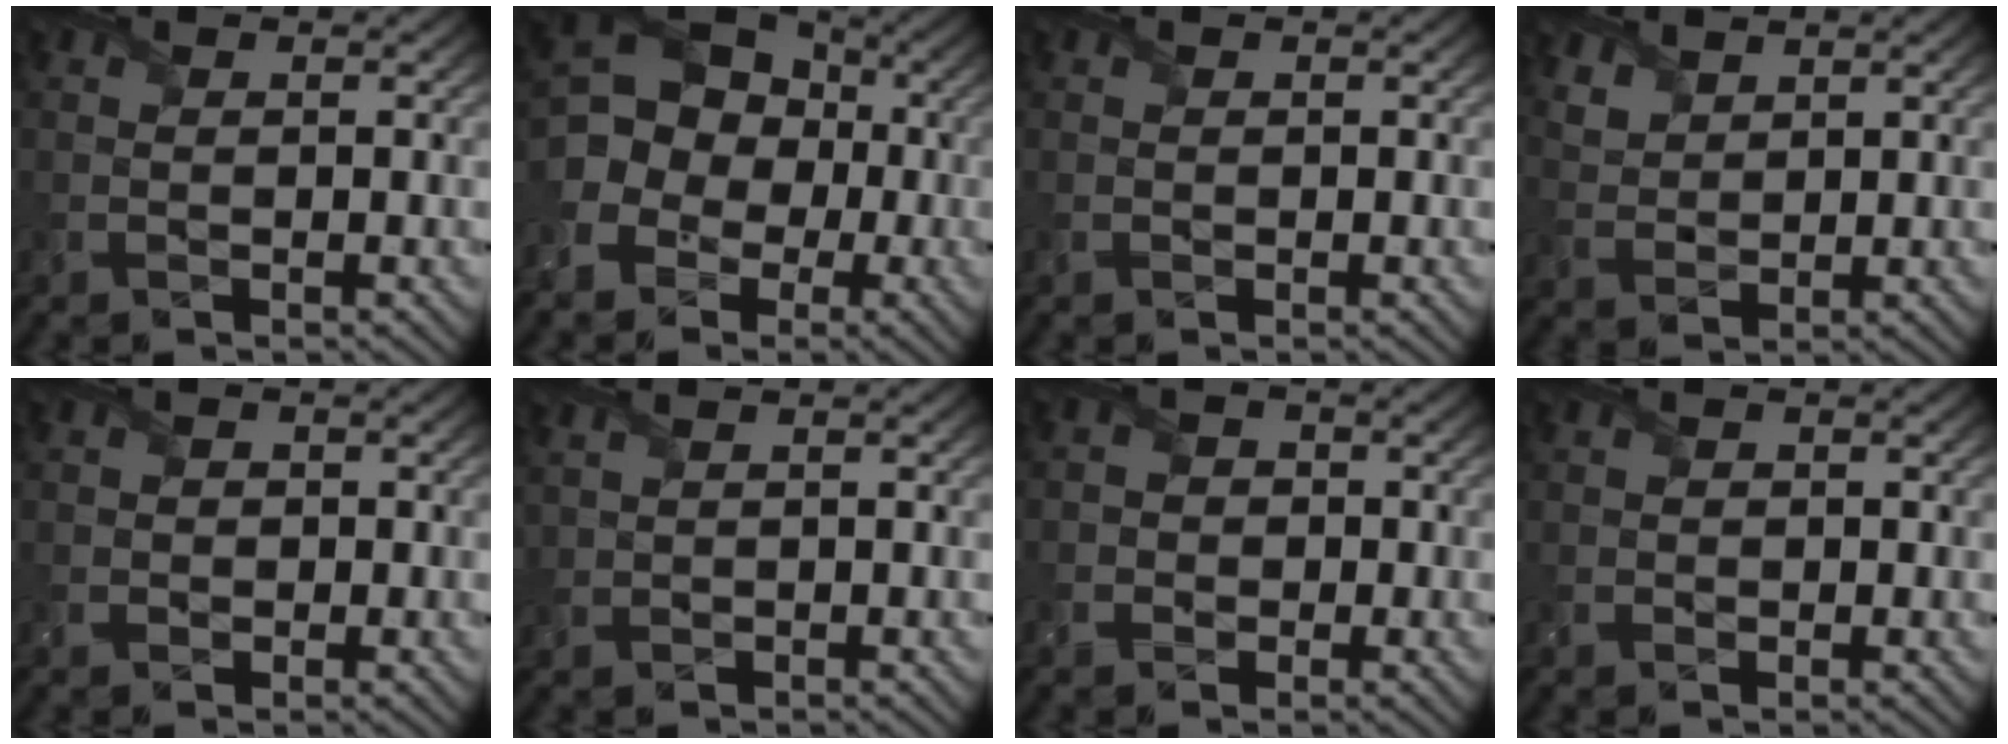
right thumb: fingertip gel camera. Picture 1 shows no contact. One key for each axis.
{"total": 14.1, "fx": -2.5, "fy": 11.8, "fz": 7.4, "tx": -0.180, "ty": -0.013, "tz": -0.066}
{"total": 0.7, "fx": -0.2, "fy": 0.6, "fz": 0.2, "tx": -0.006, "ty": -0.005, "tz": -0.003}
{"total": 3.4, "fx": 2.7, "fy": 1.7, "fz": 1.2, "tx": -0.040, "ty": -0.003, "tz": 0.067}
{"total": 1.9, "fx": -0.5, "fy": 1.8, "fz": 0.4, "tx": 0.000, "ty": -0.003, "tz": -0.009}
{"total": 1.4, "fx": 1.1, "fy": 0.5, "fz": 0.8, "tx": -0.029, "ty": 0.007, "tz": 0.026}
{"total": 3.0, "fx": -0.9, "fy": 2.8, "fz": 0.7, "tx": -0.004, "ty": -0.002, "tz": -0.025}
{"total": 1.3, "fx": -0.3, "fy": 1.2, "fz": 0.2, "tx": 0.000, "ty": -0.005, "tz": -0.008}